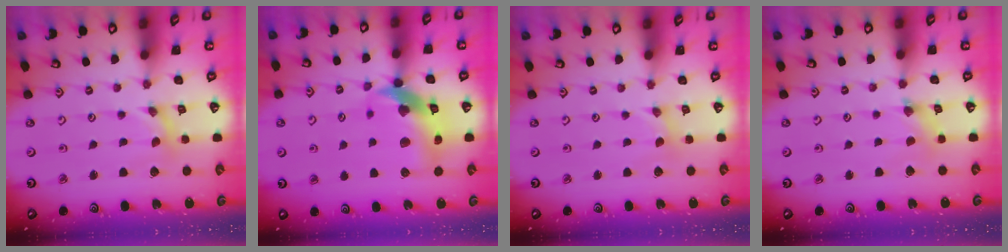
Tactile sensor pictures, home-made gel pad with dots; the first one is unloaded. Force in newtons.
{"total": 16.6, "press": 16.5, "slide": 2.2}
{"total": 0.0}
{"total": 1.9, "press": 1.8, "slide": 0.3}